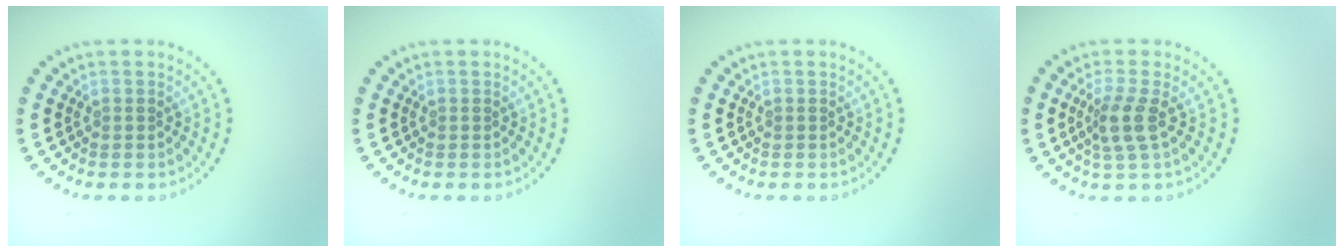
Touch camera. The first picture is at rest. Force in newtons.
{"total": 0.0}
{"total": 0.0}
{"total": 2.7, "press": 2.1, "slide": 1.7}